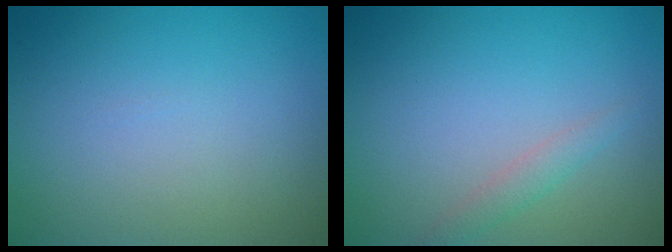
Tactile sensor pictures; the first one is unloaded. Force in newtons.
{"total": 1.3, "press": 1.3, "slide": 0.1}